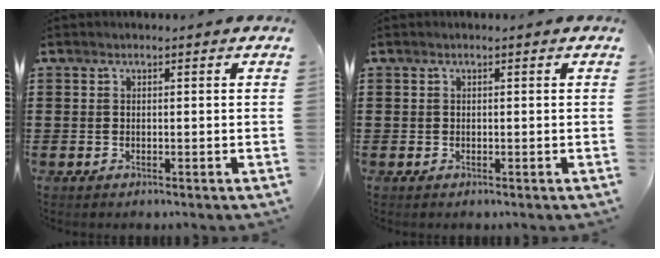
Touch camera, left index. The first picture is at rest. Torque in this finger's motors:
{"motor_torque": [0.06, 0.02, 0.00, 0.00]}